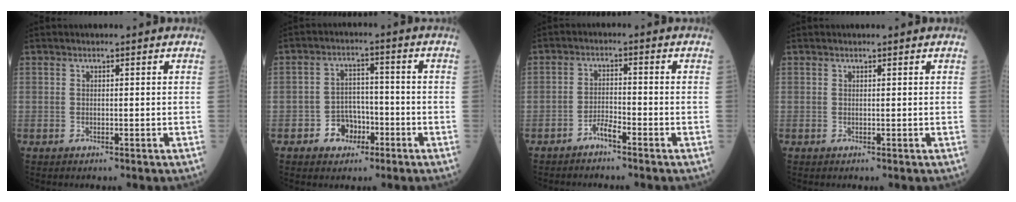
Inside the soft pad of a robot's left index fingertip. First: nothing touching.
{"total": 4.9, "force": [-2.6, 3.7, 1.8], "torque": [-0.030, 0.012, -0.040]}
{"total": 2.5, "force": [-2.1, 0.2, 1.2], "torque": [-0.024, -0.003, -0.042]}
{"total": 0.5, "force": [0.5, 0.0, 0.1], "torque": [-0.005, 0.004, 0.009]}